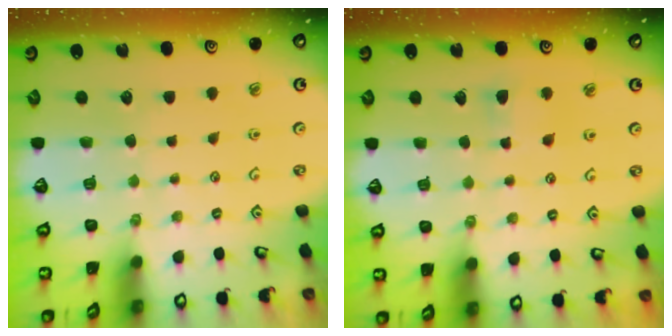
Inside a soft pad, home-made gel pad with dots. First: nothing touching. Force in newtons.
{"total": 4.1, "press": 4.0, "slide": 0.6}